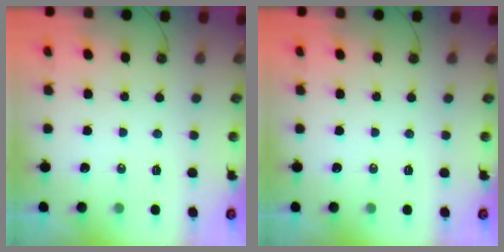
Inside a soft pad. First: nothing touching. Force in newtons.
{"total": 0.0}